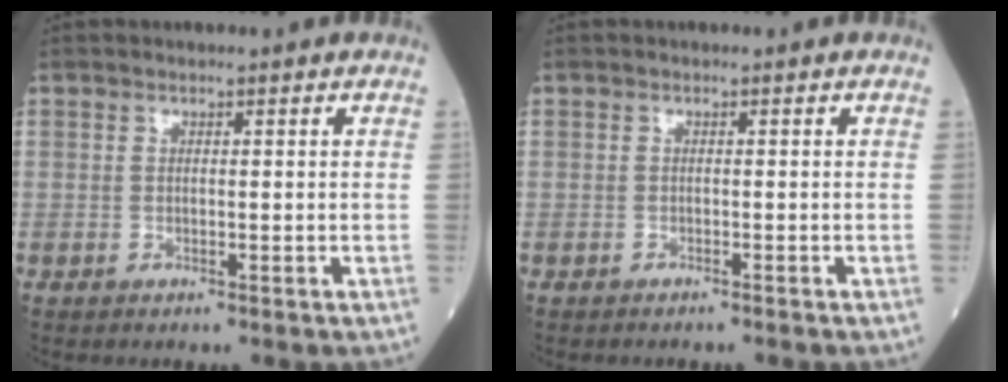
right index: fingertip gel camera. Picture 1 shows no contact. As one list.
[{"total": 1.2, "force": [-1.1, -0.1, 0.5], "torque": [-0.008, 0.001, -0.011]}]